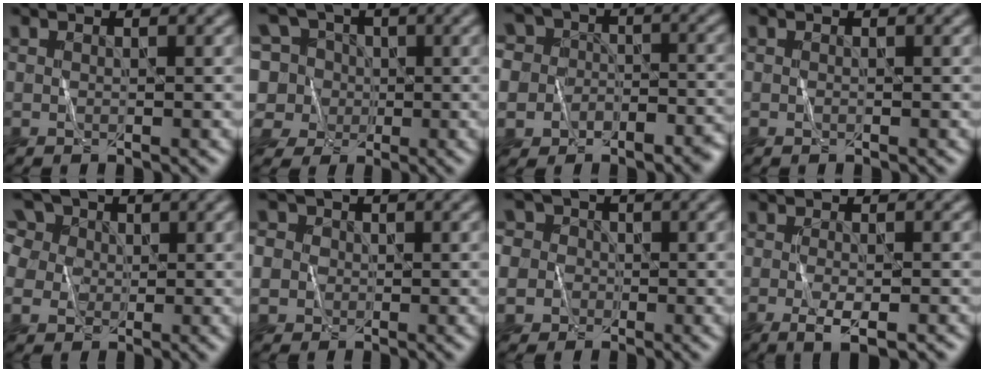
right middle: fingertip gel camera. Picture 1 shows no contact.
{"total": 10.3, "force": [2.7, 8.9, 4.3], "torque": [-0.105, 0.050, 0.016]}
{"total": 11.1, "force": [-3.4, 9.7, 4.0], "torque": [-0.078, 0.007, -0.082]}
{"total": 0.0}
{"total": 8.9, "force": [3.3, 6.9, 4.5], "torque": [-0.099, 0.035, 0.038]}
{"total": 6.9, "force": [1.5, 6.3, 2.4], "torque": [-0.070, 0.030, -0.002]}
{"total": 9.0, "force": [1.5, 8.3, 3.3], "torque": [-0.077, 0.042, -0.007]}
{"total": 2.6, "force": [-1.1, 0.6, 2.3], "torque": [-0.045, -0.008, -0.017]}